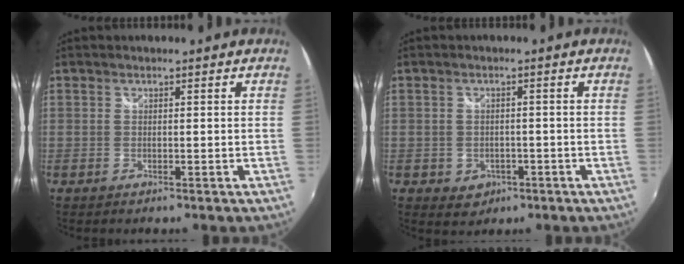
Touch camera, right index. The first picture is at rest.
{"total": 4.2, "force": [-1.4, 3.6, 1.4], "torque": [-0.038, 0.002, -0.009]}